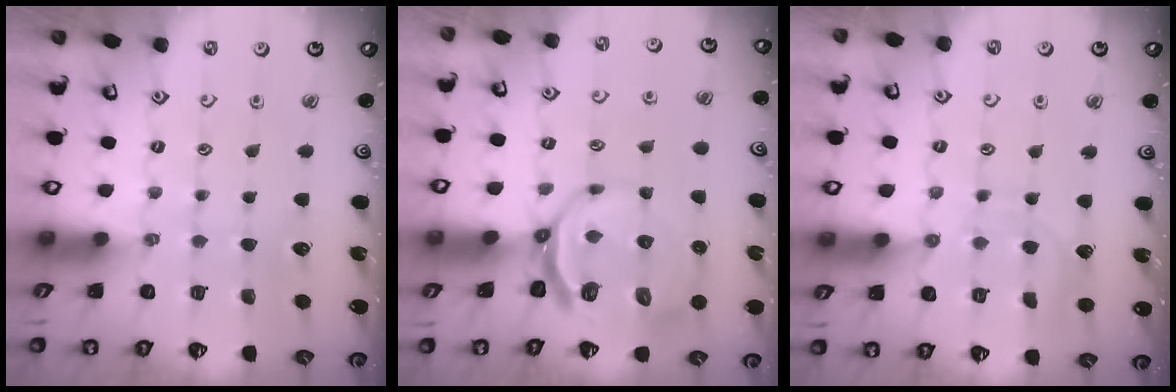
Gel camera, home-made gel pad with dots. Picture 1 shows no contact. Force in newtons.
{"total": 7.4, "press": 6.6, "slide": 3.5}
{"total": 8.2, "press": 8.2, "slide": 0.7}